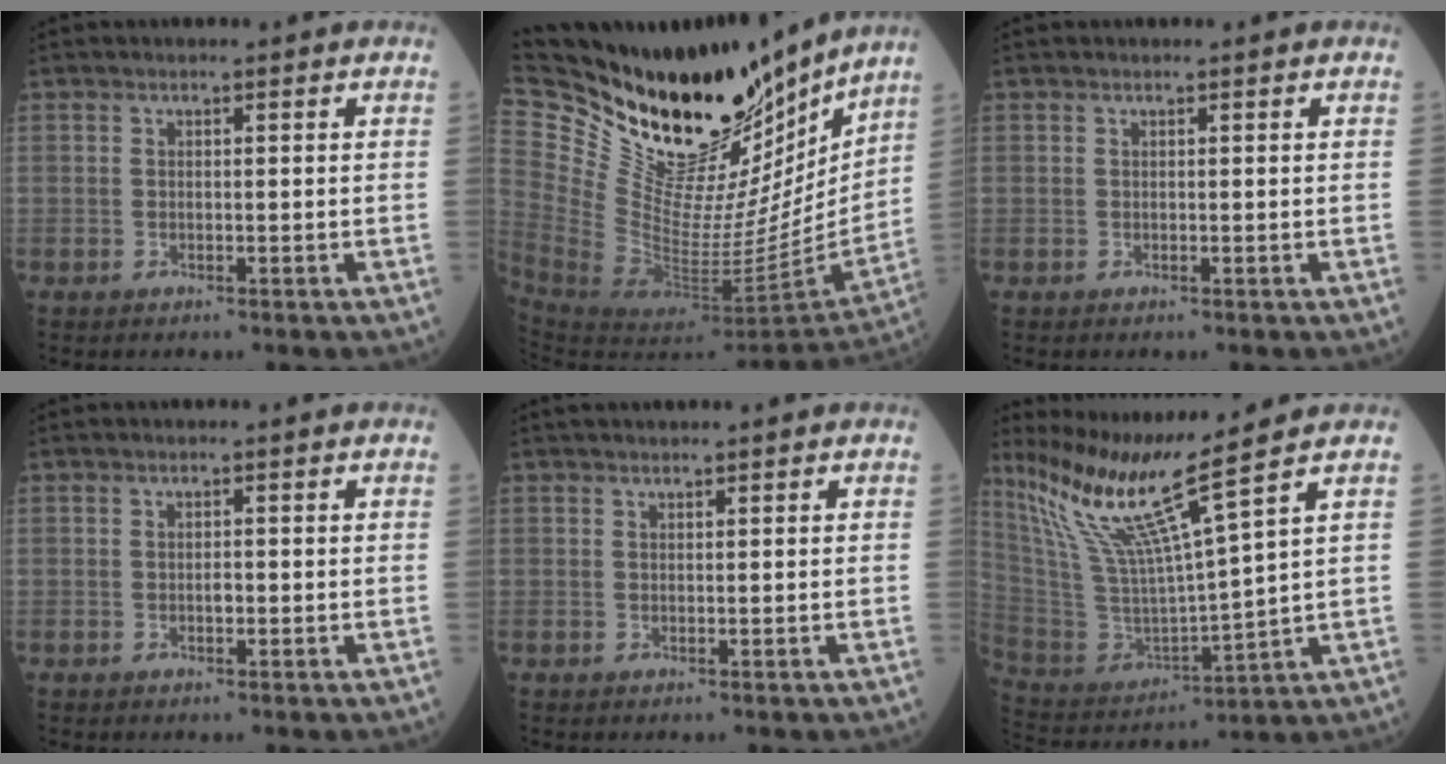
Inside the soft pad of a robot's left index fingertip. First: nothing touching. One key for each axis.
{"total": 32.5, "fx": 26.9, "fy": 10.8, "fz": 14.8, "tx": -0.292, "ty": -0.032, "tz": 0.432}
{"total": 0.0}
{"total": 0.8, "fx": -0.2, "fy": 0.4, "fz": 0.7, "tx": -0.013, "ty": -0.001, "tz": -0.004}
{"total": 1.7, "fx": 1.5, "fy": 0.0, "fz": 0.8, "tx": -0.009, "ty": 0.022, "tz": 0.027}
{"total": 13.6, "fx": 10.2, "fy": -2.4, "fz": 8.8, "tx": -0.173, "ty": -0.012, "tz": 0.208}